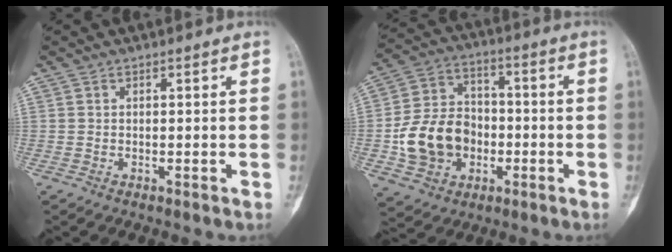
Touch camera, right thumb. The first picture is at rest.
{"total": 14.8, "force": [-2.9, 11.7, 8.5], "torque": [-0.130, 0.029, -0.048]}